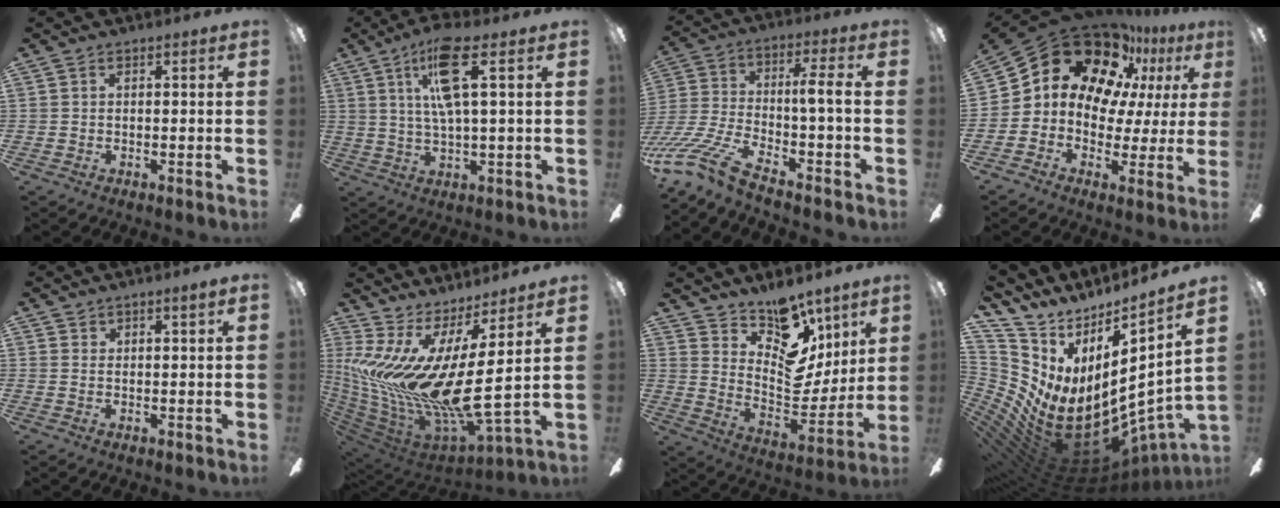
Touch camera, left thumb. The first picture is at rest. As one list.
[{"total": 13.0, "force": [5.0, 3.3, 11.6], "torque": [-0.200, -0.001, 0.082]}, {"total": 14.1, "force": [-6.5, 2.7, 12.2], "torque": [-0.266, 0.006, -0.126]}, {"total": 19.9, "force": [11.6, 12.3, 10.4], "torque": [-0.184, -0.074, 0.210]}, {"total": 1.6, "force": [1.4, 0.0, 0.9], "torque": [-0.021, -0.003, 0.024]}, {"total": 18.9, "force": [0.9, 4.7, 18.3], "torque": [-0.404, -0.082, 0.016]}, {"total": 13.7, "force": [10.0, 7.9, 4.9], "torque": [-0.061, -0.101, 0.185]}, {"total": 13.2, "force": [-1.5, 5.7, 11.8], "torque": [-0.219, -0.066, 0.002]}]